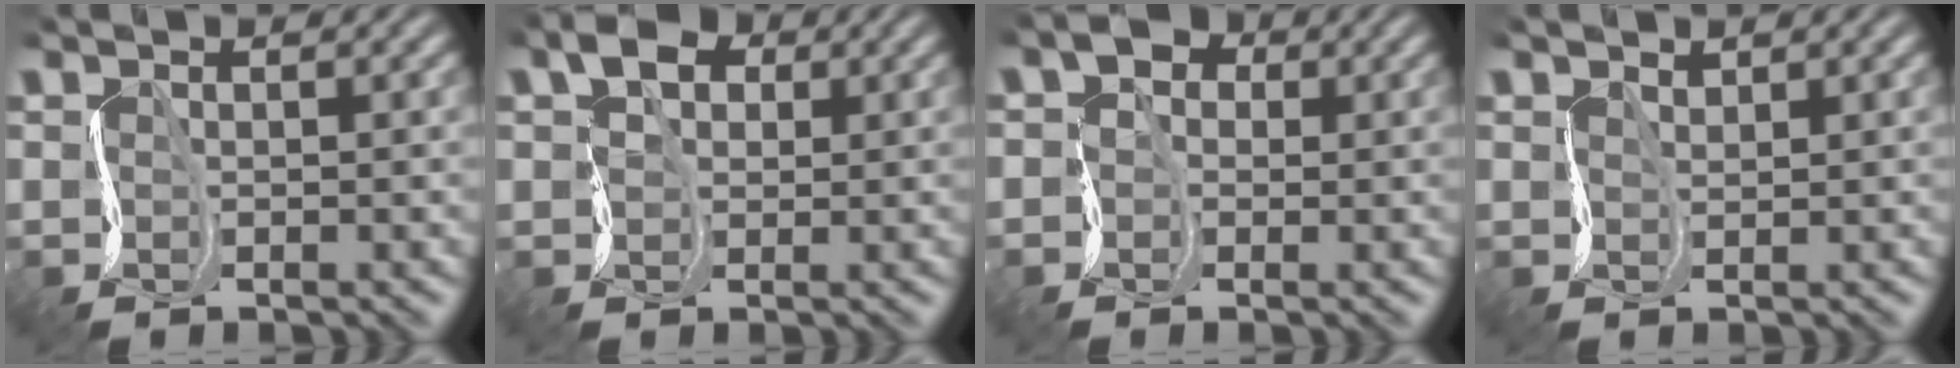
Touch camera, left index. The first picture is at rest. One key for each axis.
{"total": 3.4, "fx": 0.8, "fy": 2.4, "fz": 2.3, "tx": -0.046, "ty": 0.002, "tz": 0.001}
{"total": 2.3, "fx": -0.3, "fy": 1.9, "fz": 1.2, "tx": -0.020, "ty": 0.001, "tz": -0.017}
{"total": 1.2, "fx": 0.8, "fy": 0.5, "fz": 0.7, "tx": -0.016, "ty": -0.001, "tz": 0.013}